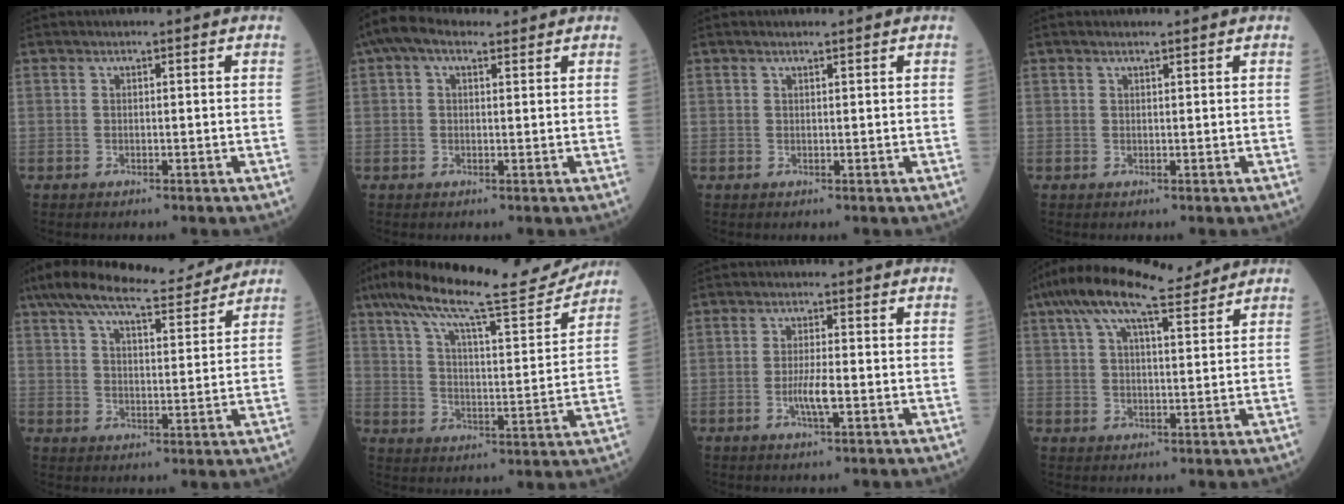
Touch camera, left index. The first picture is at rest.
{"total": 5.5, "force": [3.5, 2.6, 3.4], "torque": [-0.078, 0.045, 0.064]}
{"total": 1.1, "force": [1.0, 0.0, 0.5], "torque": [-0.010, 0.008, 0.018]}
{"total": 1.3, "force": [1.2, 0.1, 0.6], "torque": [-0.012, 0.011, 0.020]}
{"total": 14.6, "force": [12.9, 2.0, 6.5], "torque": [-0.119, 0.023, 0.198]}
{"total": 17.7, "force": [15.7, 1.1, 8.1], "torque": [-0.144, 0.005, 0.241]}
{"total": 3.5, "force": [-1.1, 0.3, 3.3], "torque": [-0.068, -0.004, -0.020]}
{"total": 11.9, "force": [9.4, 2.4, 6.9], "torque": [-0.134, 0.041, 0.153]}